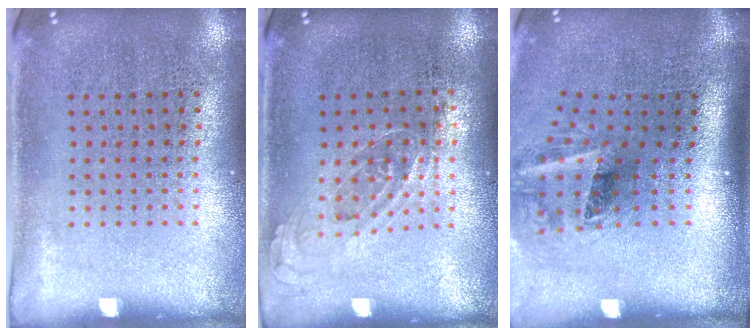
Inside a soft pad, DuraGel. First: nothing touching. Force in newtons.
{"total": 0.7, "press": 0.5, "slide": 0.4}
{"total": 2.0, "press": 1.3, "slide": 1.5}